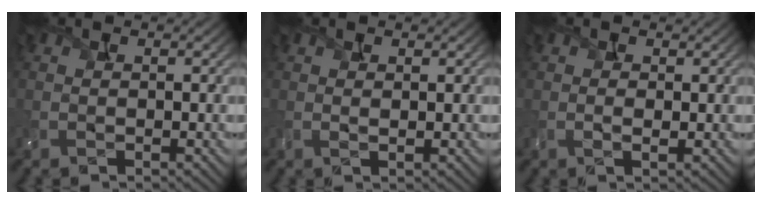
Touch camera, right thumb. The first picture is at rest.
{"total": 1.1, "force": [0.7, 0.4, 0.7], "torque": [-0.019, 0.002, 0.014]}
{"total": 1.5, "force": [0.5, 0.8, 1.2], "torque": [-0.025, 0.001, 0.008]}